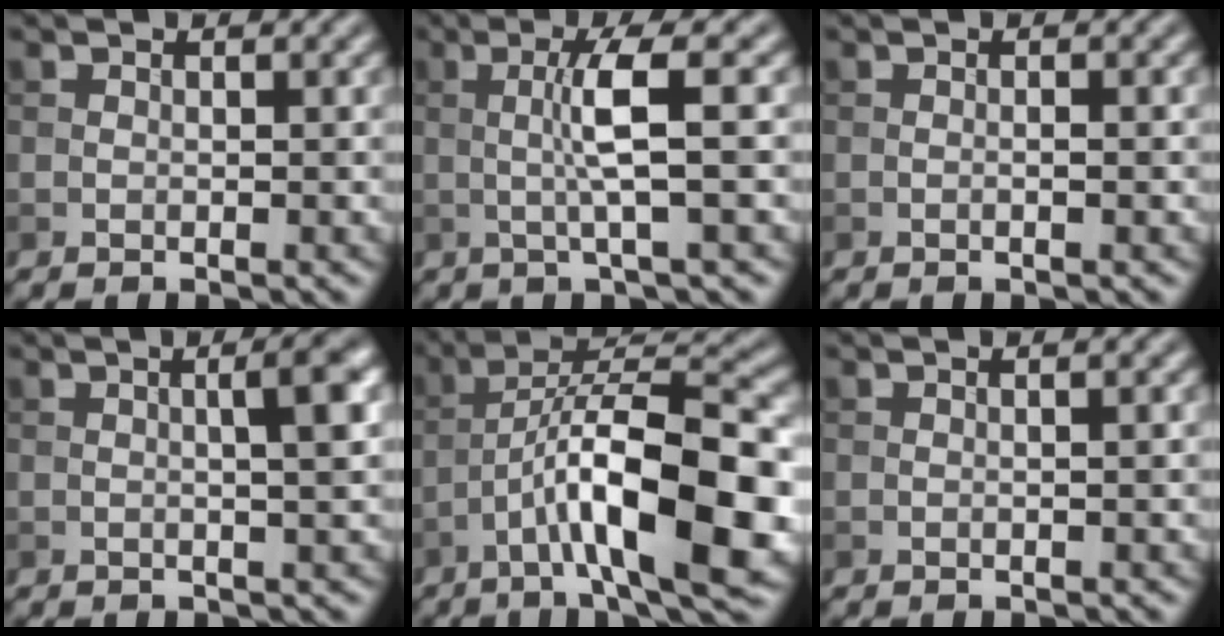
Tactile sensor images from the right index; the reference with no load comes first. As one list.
[{"total": 4.3, "force": [0.2, 0.4, 4.2], "torque": [-0.081, 0.006, 0.001]}, {"total": 0.9, "force": [-0.2, 0.1, 0.8], "torque": [-0.011, -0.004, -0.003]}, {"total": 3.7, "force": [0.4, 0.8, 3.6], "torque": [-0.039, 0.014, 0.001]}, {"total": 12.3, "force": [-4.3, 3.5, 11.0], "torque": [-0.177, 0.017, -0.069]}, {"total": 1.1, "force": [0.1, 0.3, 1.1], "torque": [-0.012, 0.002, -0.004]}]